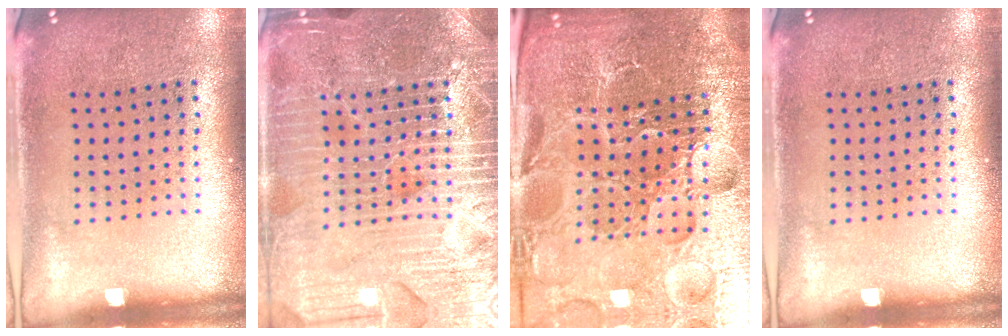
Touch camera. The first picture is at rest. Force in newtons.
{"total": 7.2, "press": 7.1, "slide": 1.0}
{"total": 6.5, "press": 5.8, "slide": 3.0}
{"total": 0.0}